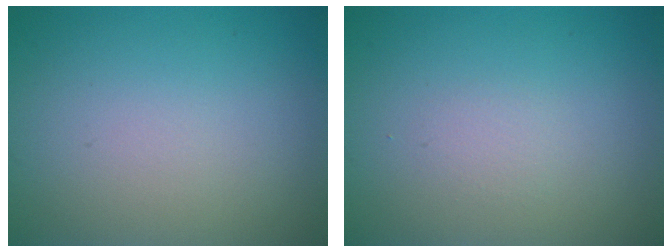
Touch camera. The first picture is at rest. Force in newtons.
{"total": 0.8, "press": 0.8, "slide": 0.1}